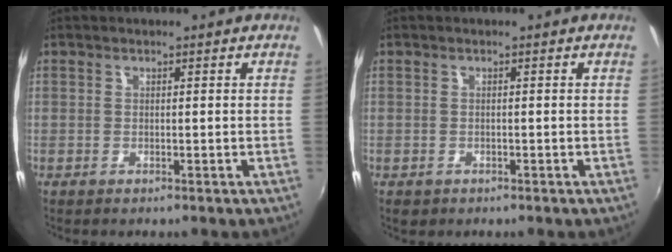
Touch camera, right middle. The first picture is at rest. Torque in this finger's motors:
{"motor_torque": [0.30, -0.33, 0.00, 0.00]}